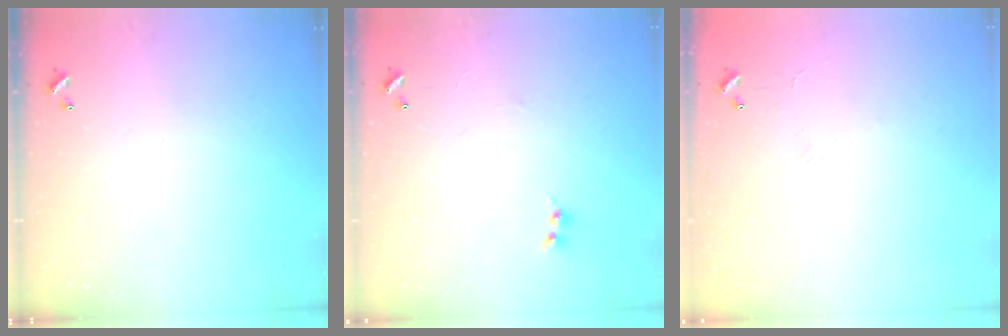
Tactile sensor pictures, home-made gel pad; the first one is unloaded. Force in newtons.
{"total": 1.5, "press": 1.4, "slide": 0.5}
{"total": 5.0, "press": 4.9, "slide": 0.9}